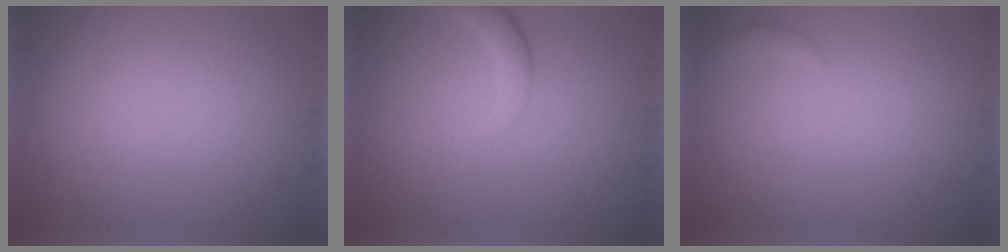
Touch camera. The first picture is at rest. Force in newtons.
{"total": 2.0, "press": 2.0, "slide": 0.2}
{"total": 1.1, "press": 1.1, "slide": 0.1}